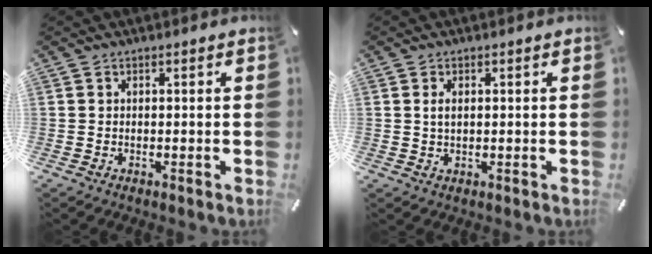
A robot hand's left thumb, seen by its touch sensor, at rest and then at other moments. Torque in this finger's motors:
{"motor_torque": [0.04, -0.04, 0.05, -0.06, 0.01]}